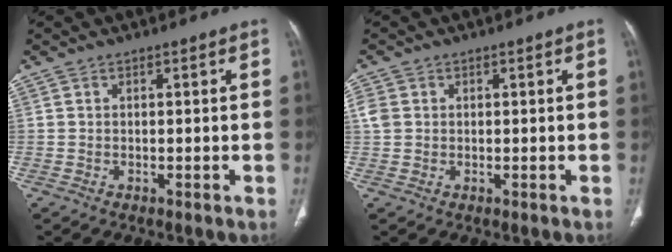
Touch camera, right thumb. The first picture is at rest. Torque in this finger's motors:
{"motor_torque": [0.98, 0.94, 0.30, -0.22, 0.11]}